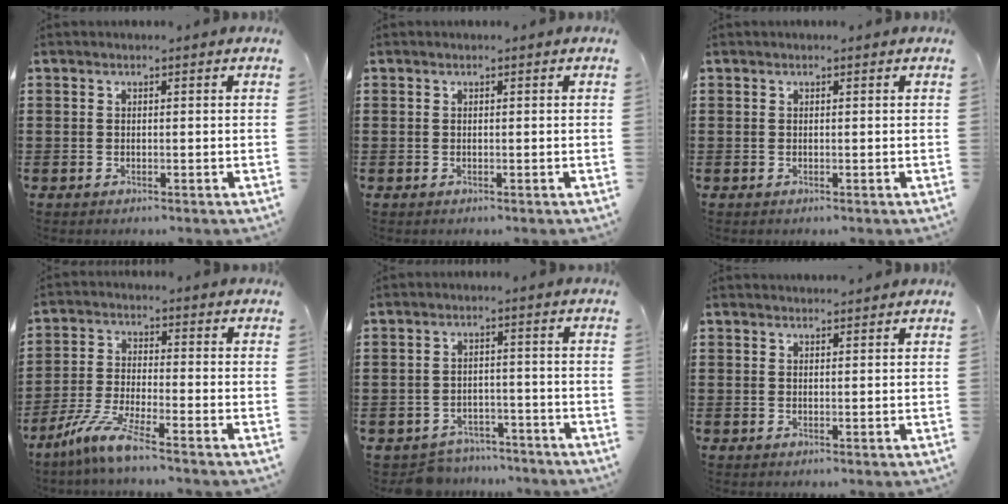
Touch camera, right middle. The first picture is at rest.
{"total": 0.0}
{"total": 0.0}
{"total": 6.7, "force": [-5.0, 0.1, 4.5], "torque": [-0.105, -0.021, -0.098]}
{"total": 3.9, "force": [-3.8, 0.8, -0.1], "torque": [-0.007, 0.002, -0.081]}
{"total": 1.3, "force": [1.3, 0.0, -0.1], "torque": [-0.003, -0.002, 0.025]}